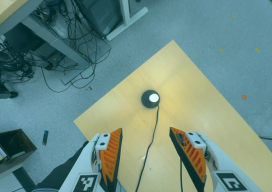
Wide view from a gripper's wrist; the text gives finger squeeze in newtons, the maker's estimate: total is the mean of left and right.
{"total": 0.0}